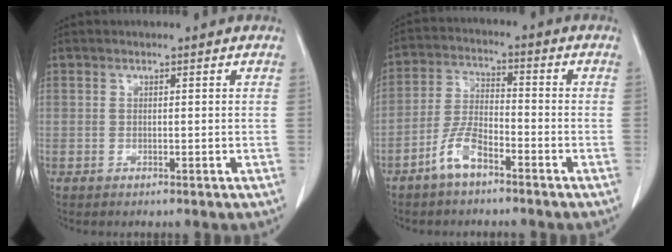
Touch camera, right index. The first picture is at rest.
{"total": 6.5, "force": [-4.3, 2.0, 4.4], "torque": [-0.098, 0.004, -0.086]}